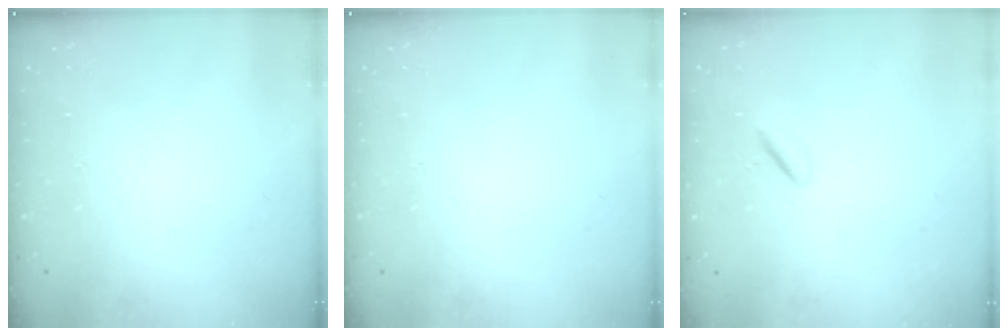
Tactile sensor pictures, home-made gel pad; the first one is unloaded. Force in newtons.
{"total": 0.0}
{"total": 2.5, "press": 2.4, "slide": 0.8}